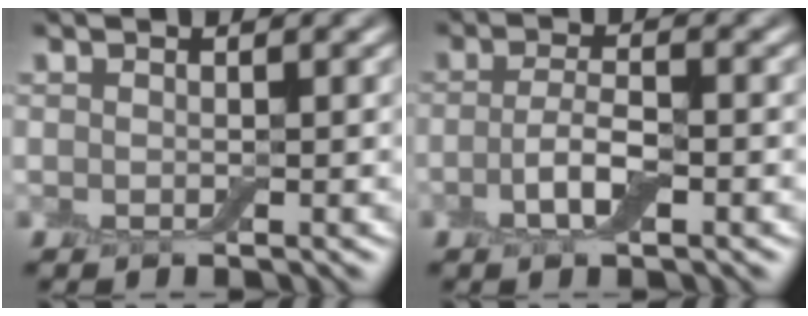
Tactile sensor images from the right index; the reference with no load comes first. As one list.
[{"total": 3.0, "force": [-0.9, 1.0, 2.7], "torque": [-0.058, 0.000, -0.023]}]